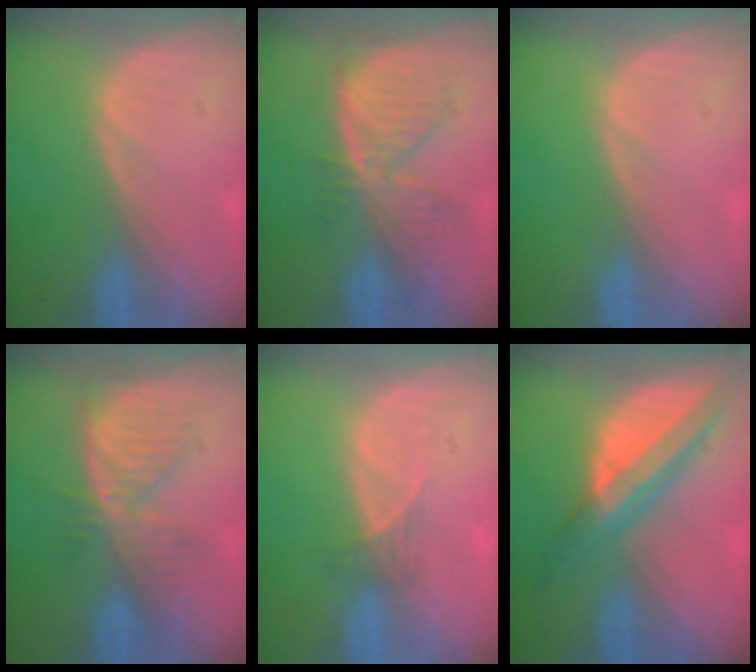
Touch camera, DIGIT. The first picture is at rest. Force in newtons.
{"total": 7.2, "press": 6.5, "slide": 3.1}
{"total": 0.0}
{"total": 6.4, "press": 6.2, "slide": 1.7}
{"total": 1.6, "press": 1.3, "slide": 0.9}
{"total": 8.0, "press": 6.7, "slide": 4.3}